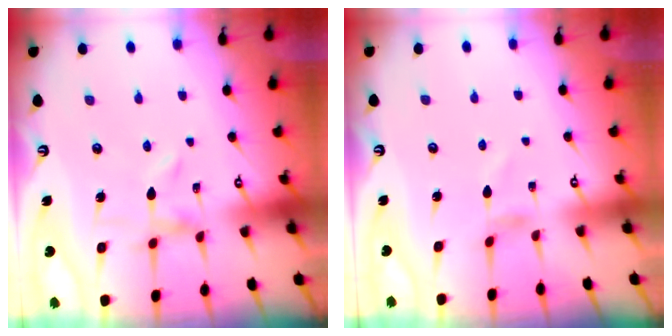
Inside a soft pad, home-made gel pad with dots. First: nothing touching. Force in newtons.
{"total": 0.9, "press": 0.8, "slide": 0.1}